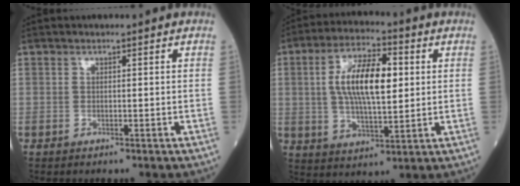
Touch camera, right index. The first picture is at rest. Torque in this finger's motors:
{"motor_torque": [0.63, 0.14, 0.28, 0.21]}